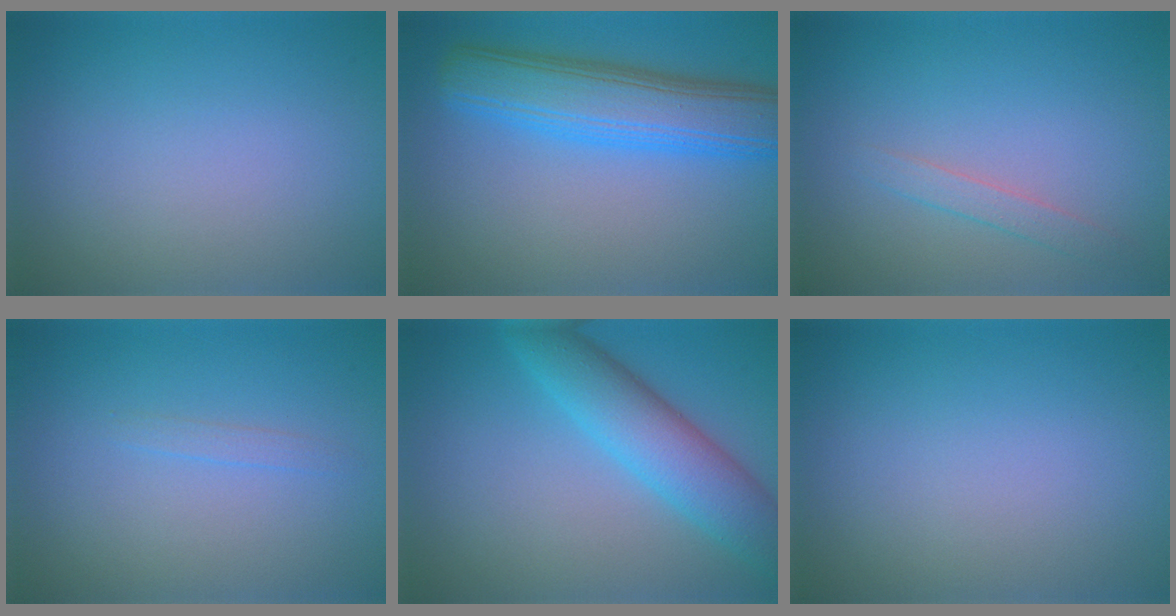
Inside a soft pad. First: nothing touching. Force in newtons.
{"total": 8.0, "press": 8.0, "slide": 0.2}
{"total": 1.5, "press": 1.5, "slide": 0.1}
{"total": 0.7, "press": 0.7, "slide": 0.1}
{"total": 6.1, "press": 6.1, "slide": 0.1}
{"total": 0.0}